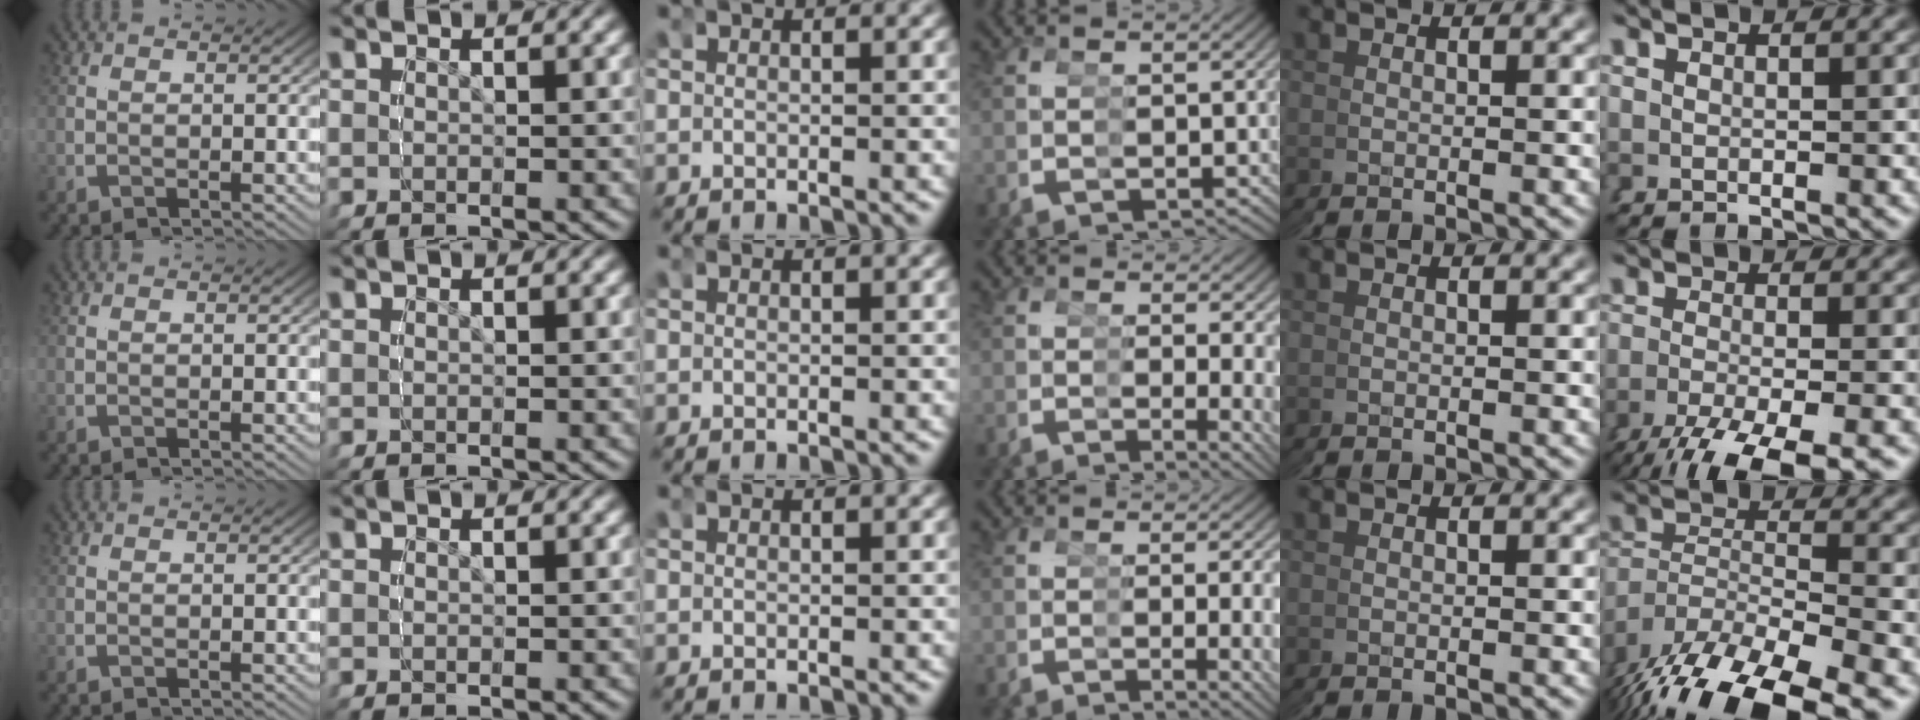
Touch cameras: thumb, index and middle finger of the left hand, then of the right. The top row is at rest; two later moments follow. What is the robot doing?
{"motion": "grasp_and_lifting", "object": "condiment"}